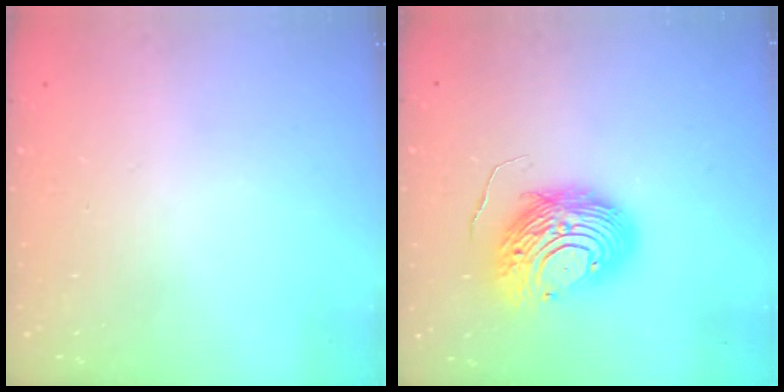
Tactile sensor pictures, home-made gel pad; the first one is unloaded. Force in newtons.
{"total": 12.2, "press": 12.2, "slide": 1.2}